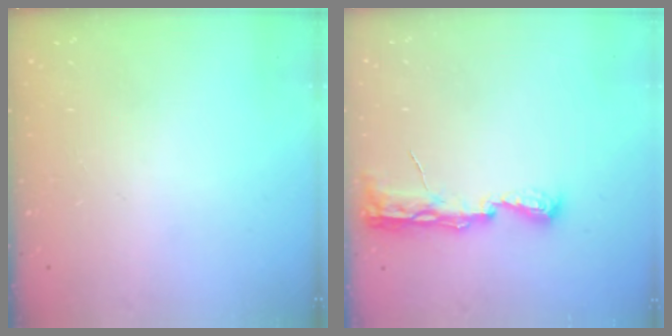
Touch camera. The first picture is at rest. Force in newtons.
{"total": 8.2, "press": 8.2, "slide": 1.0}